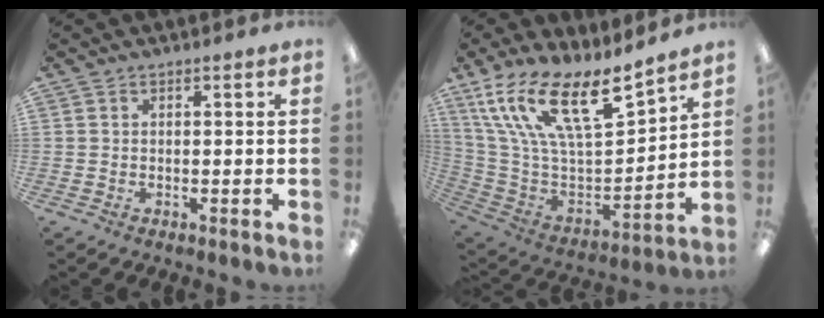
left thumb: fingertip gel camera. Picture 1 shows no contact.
{"total": 20.5, "force": [13.7, 7.0, 13.6], "torque": [-0.260, -0.091, 0.244]}